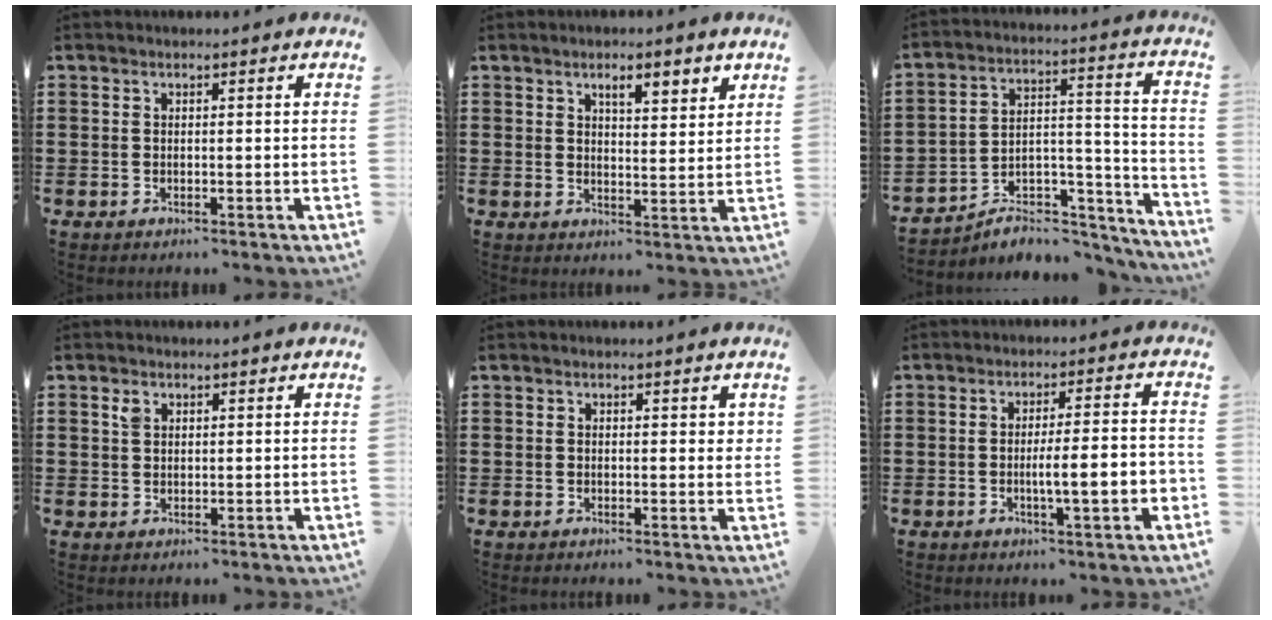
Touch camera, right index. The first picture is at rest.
{"total": 3.9, "force": [2.4, 1.3, 2.7], "torque": [-0.045, -0.001, 0.036]}
{"total": 5.7, "force": [-4.9, 2.5, 1.5], "torque": [-0.024, 0.008, -0.094]}
{"total": 1.6, "force": [1.0, 1.0, 0.8], "torque": [-0.019, 0.003, 0.018]}
{"total": 0.7, "force": [0.5, 0.4, 0.3], "torque": [0.000, 0.001, 0.008]}
{"total": 6.6, "force": [-1.6, 0.7, 6.3], "torque": [-0.098, -0.007, -0.030]}